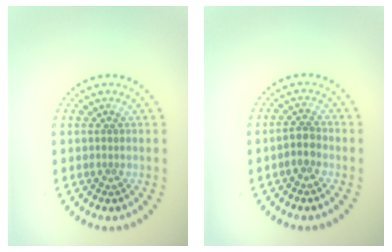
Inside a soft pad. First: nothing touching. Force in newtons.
{"total": 1.8, "press": 1.6, "slide": 0.9}